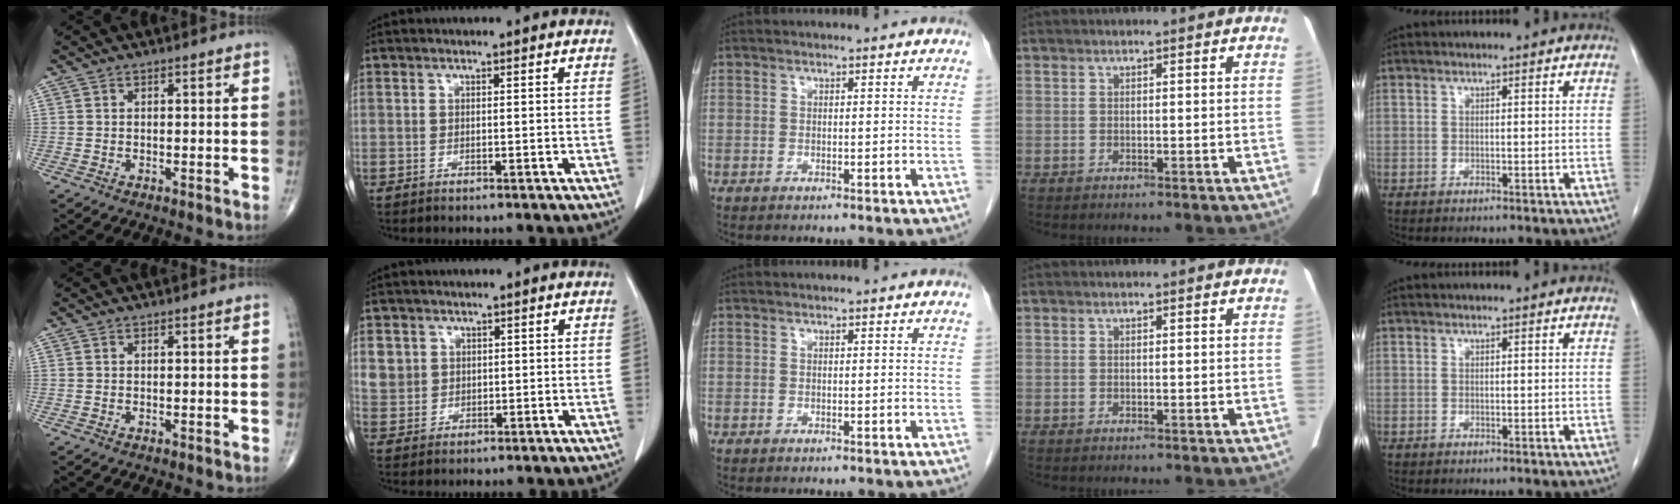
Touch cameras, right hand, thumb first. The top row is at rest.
{"index": {"total": 4.4, "force": [1.6, 4.0, 0.5], "torque": [-0.004, 0.006, 0.040]}}